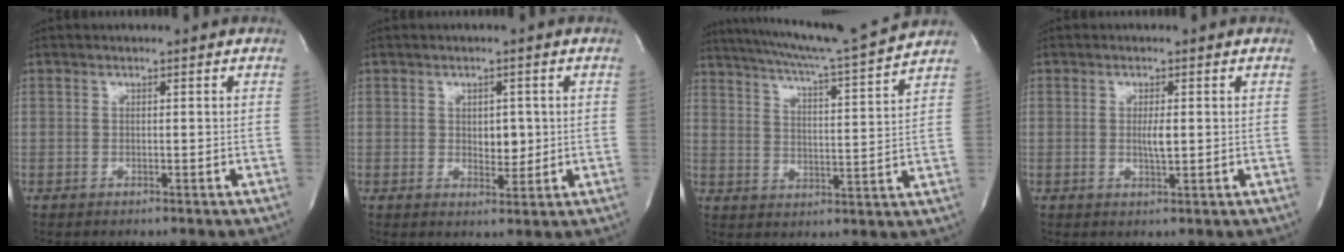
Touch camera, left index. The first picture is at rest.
{"total": 3.2, "force": [0.4, 1.9, 2.5], "torque": [-0.031, -0.004, 0.011]}
{"total": 16.3, "force": [15.0, -1.5, 6.3], "torque": [-0.116, -0.026, 0.217]}
{"total": 2.2, "force": [0.2, 0.4, 2.2], "torque": [-0.042, -0.004, 0.004]}